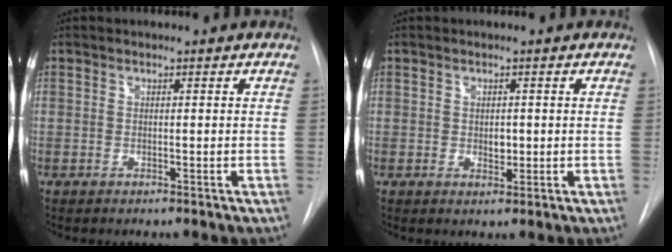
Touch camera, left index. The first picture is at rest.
{"total": 1.5, "force": [-0.2, 1.0, 1.1], "torque": [-0.015, -0.006, 0.000]}